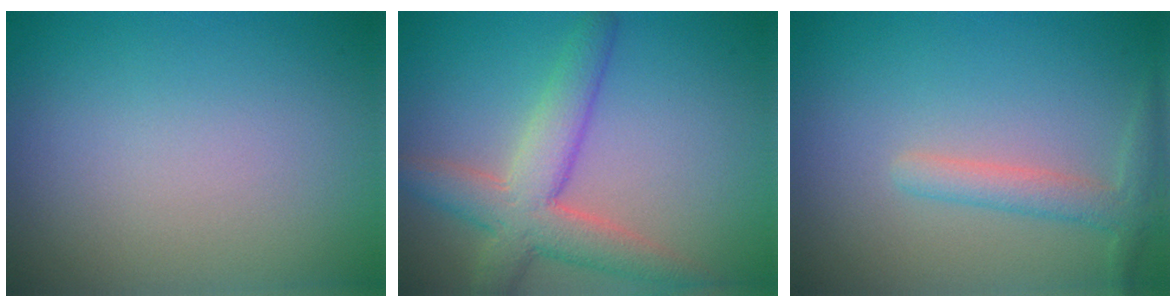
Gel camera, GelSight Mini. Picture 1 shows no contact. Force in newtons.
{"total": 5.7, "press": 5.7, "slide": 0.4}
{"total": 2.4, "press": 2.4, "slide": 0.1}